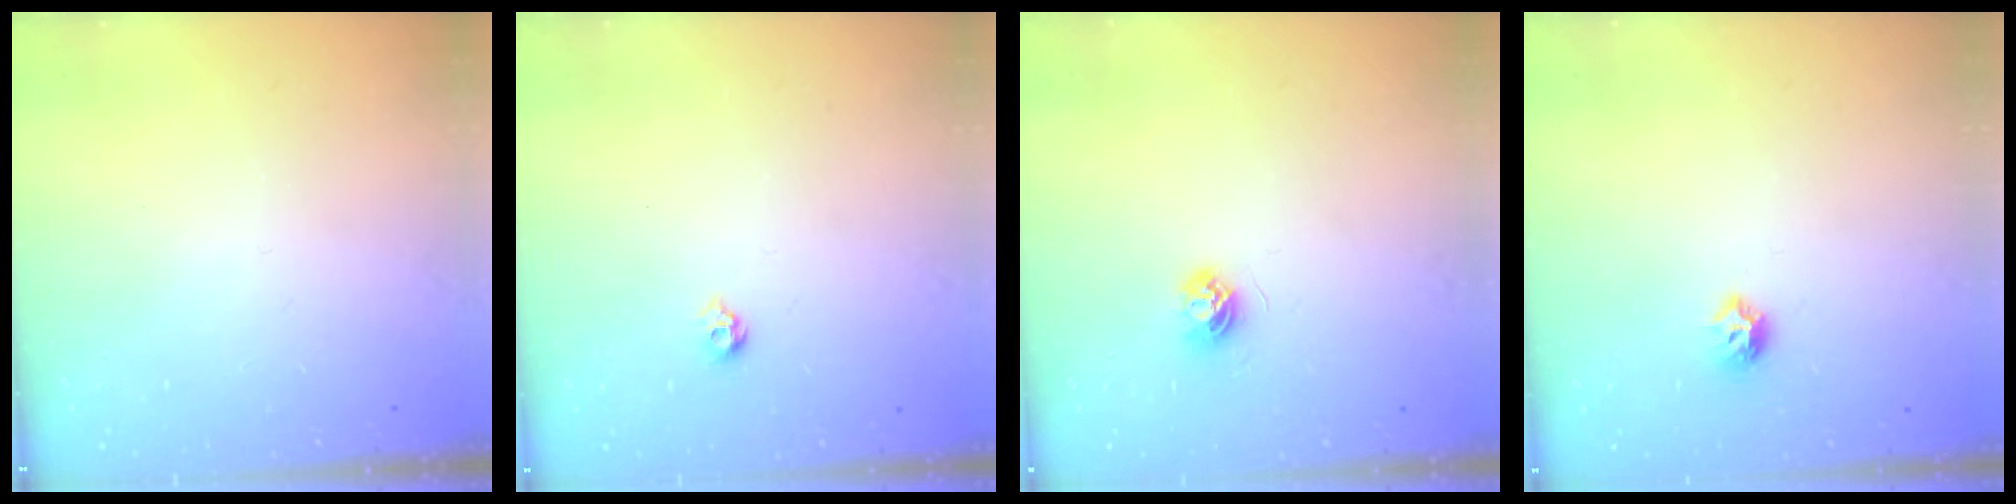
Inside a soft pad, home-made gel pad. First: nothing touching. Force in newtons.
{"total": 4.4, "press": 4.3, "slide": 0.9}
{"total": 4.2, "press": 4.2, "slide": 0.4}
{"total": 6.4, "press": 6.3, "slide": 0.9}